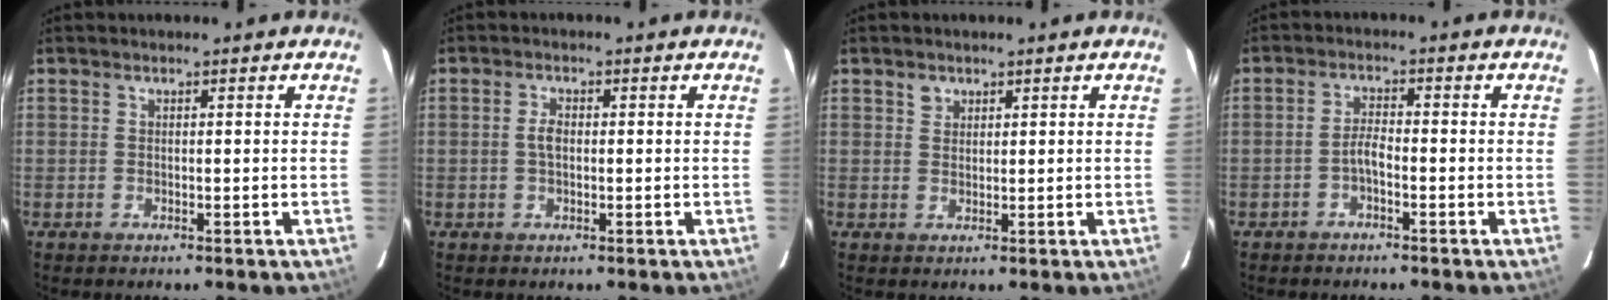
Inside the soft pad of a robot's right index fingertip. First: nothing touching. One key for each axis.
{"total": 2.2, "fx": -0.1, "fy": 1.3, "fz": 1.8, "tx": -0.037, "ty": 0.005, "tz": -0.001}
{"total": 1.7, "fx": 1.0, "fy": 1.3, "fz": 0.3, "tx": 0.000, "ty": 0.005, "tz": 0.018}
{"total": 1.4, "fx": -0.8, "fy": 0.4, "fz": 1.0, "tx": -0.021, "ty": 0.004, "tz": -0.017}